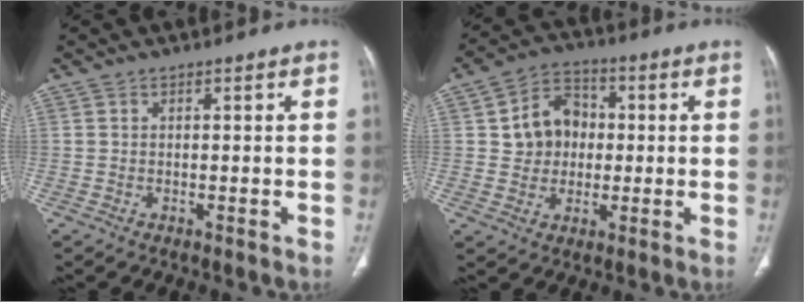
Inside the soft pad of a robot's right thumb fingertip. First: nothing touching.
{"total": 9.7, "force": [0.9, 8.3, 5.0], "torque": [-0.047, 0.012, 0.007]}